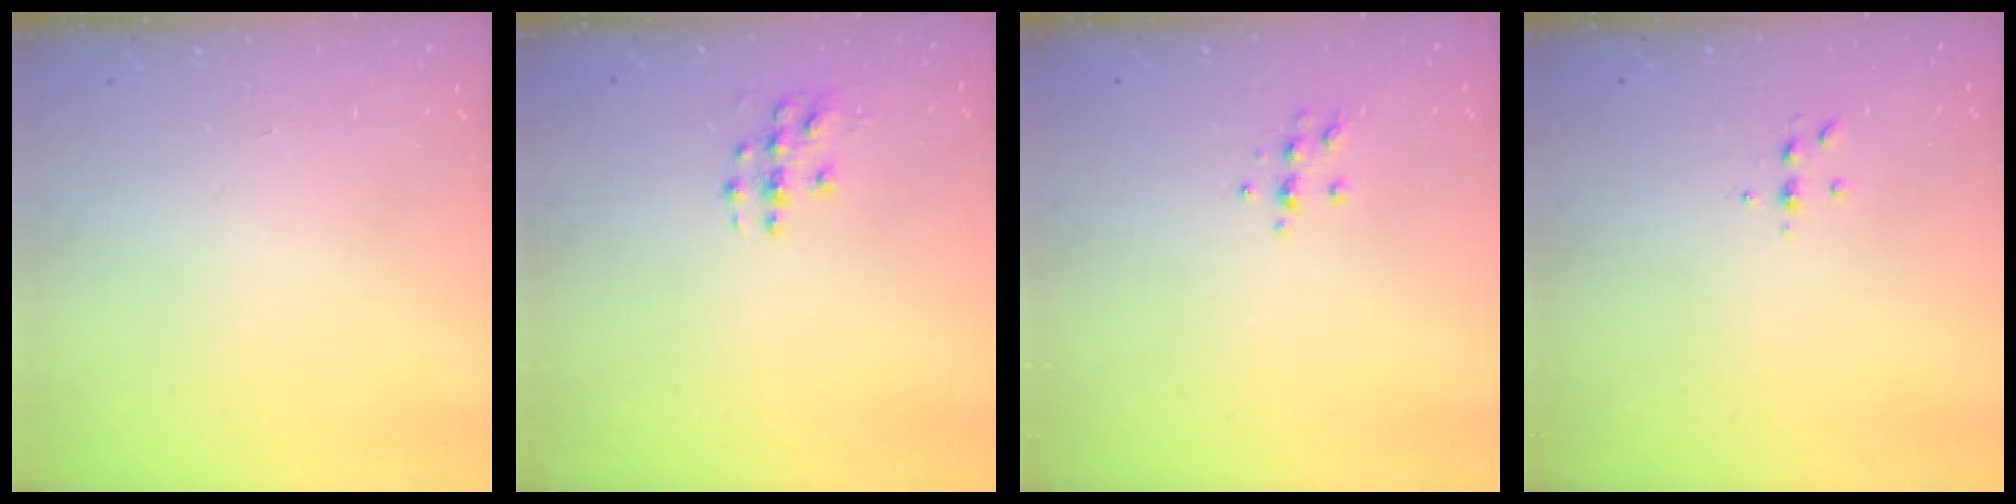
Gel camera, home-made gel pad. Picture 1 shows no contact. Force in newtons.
{"total": 4.2, "press": 4.2, "slide": 0.1}
{"total": 6.2, "press": 6.2, "slide": 0.9}
{"total": 4.2, "press": 4.1, "slide": 0.5}